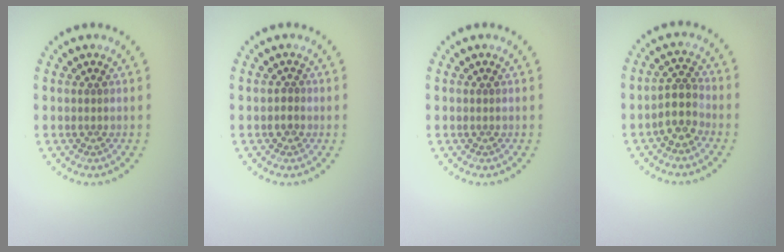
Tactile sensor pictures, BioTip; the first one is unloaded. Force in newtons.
{"total": 0.8, "press": 0.5, "slide": 0.6}
{"total": 0.0}
{"total": 2.6, "press": 2.1, "slide": 1.5}